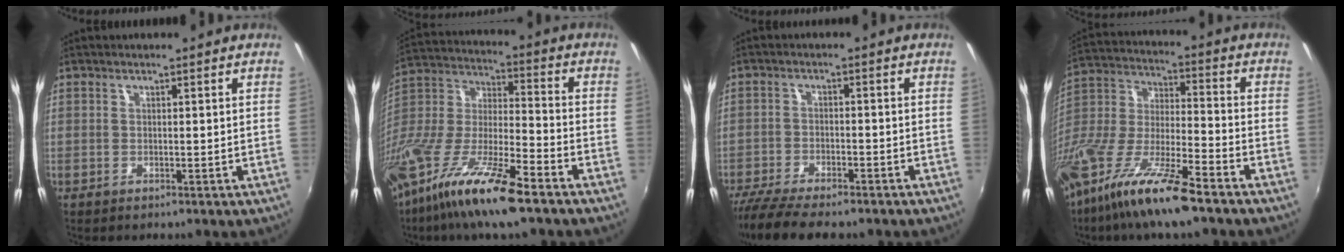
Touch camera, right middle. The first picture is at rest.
{"total": 21.2, "force": [-14.1, 3.6, 15.5], "torque": [-0.299, -0.034, -0.267]}
{"total": 11.5, "force": [-9.7, 2.4, 5.6], "torque": [-0.134, -0.040, -0.165]}
{"total": 19.5, "force": [-13.2, 3.6, 14.0], "torque": [-0.276, -0.029, -0.250]}